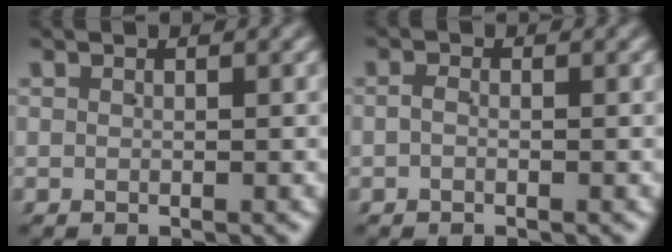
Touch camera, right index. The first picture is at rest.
{"total": 0.5, "force": [-0.4, 0.1, 0.3], "torque": [-0.004, 0.001, -0.010]}